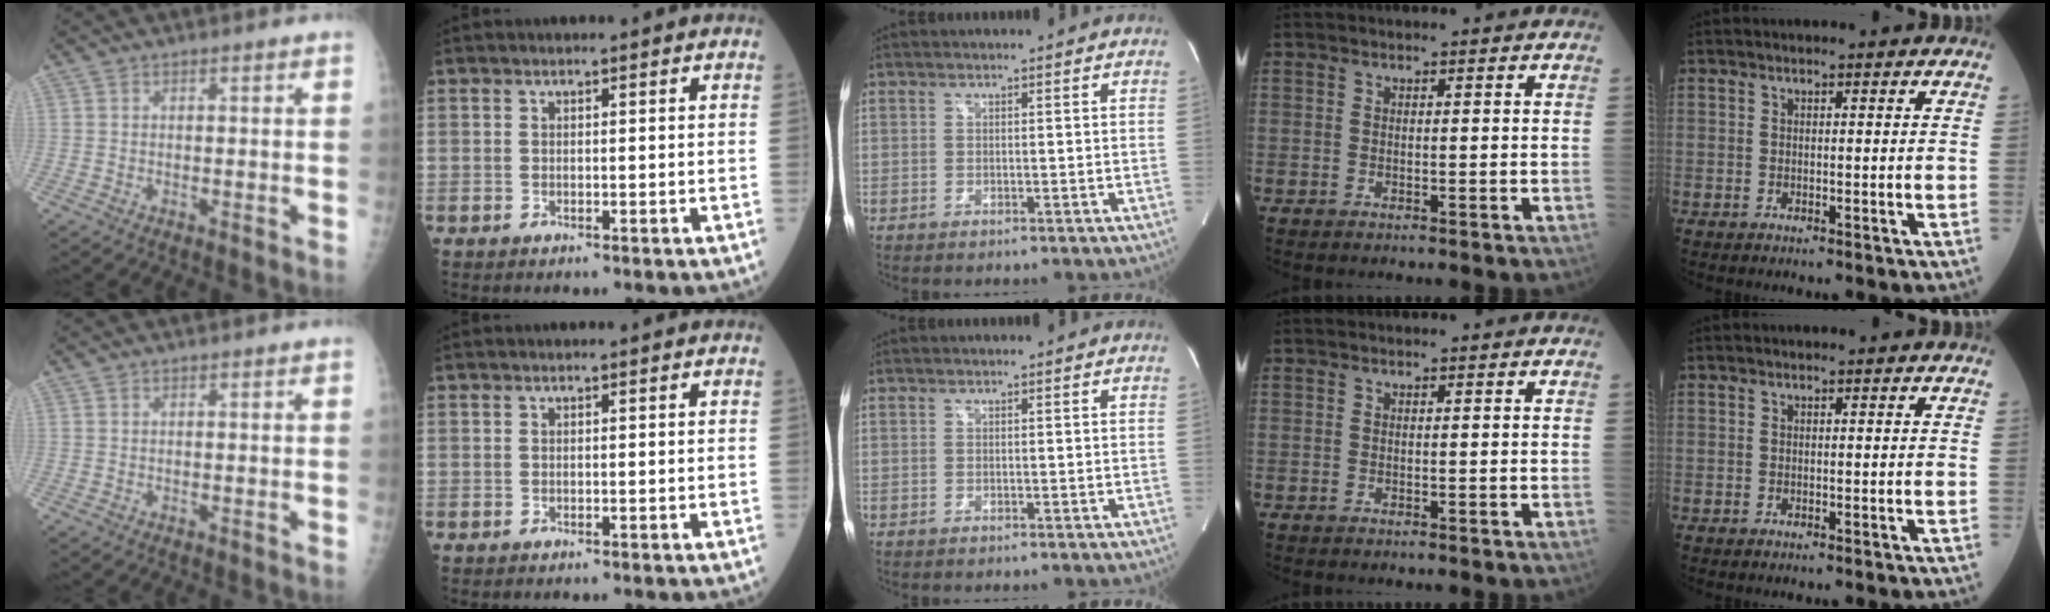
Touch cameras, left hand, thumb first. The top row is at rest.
{}